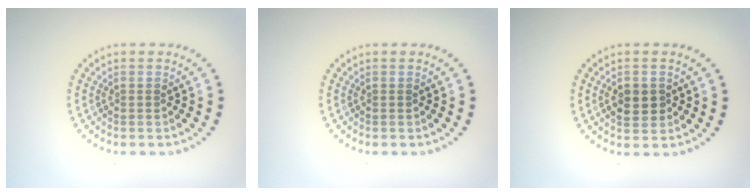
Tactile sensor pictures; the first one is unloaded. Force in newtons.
{"total": 0.0}
{"total": 2.5, "press": 2.5, "slide": 0.2}